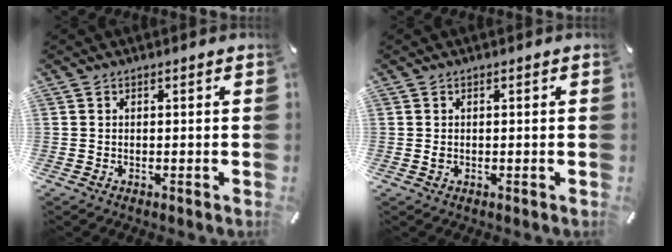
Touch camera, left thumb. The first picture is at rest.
{"total": 0.8, "force": [0.0, 0.6, 0.5], "torque": [-0.012, 0.001, -0.001]}